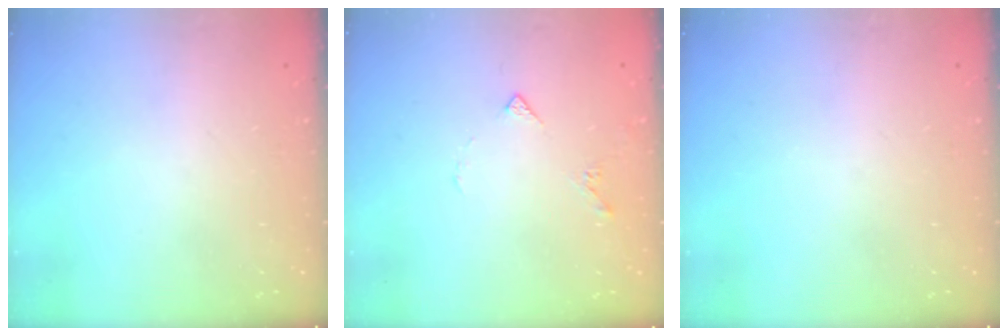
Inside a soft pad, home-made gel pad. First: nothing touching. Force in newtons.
{"total": 4.2, "press": 4.1, "slide": 0.8}
{"total": 0.0}